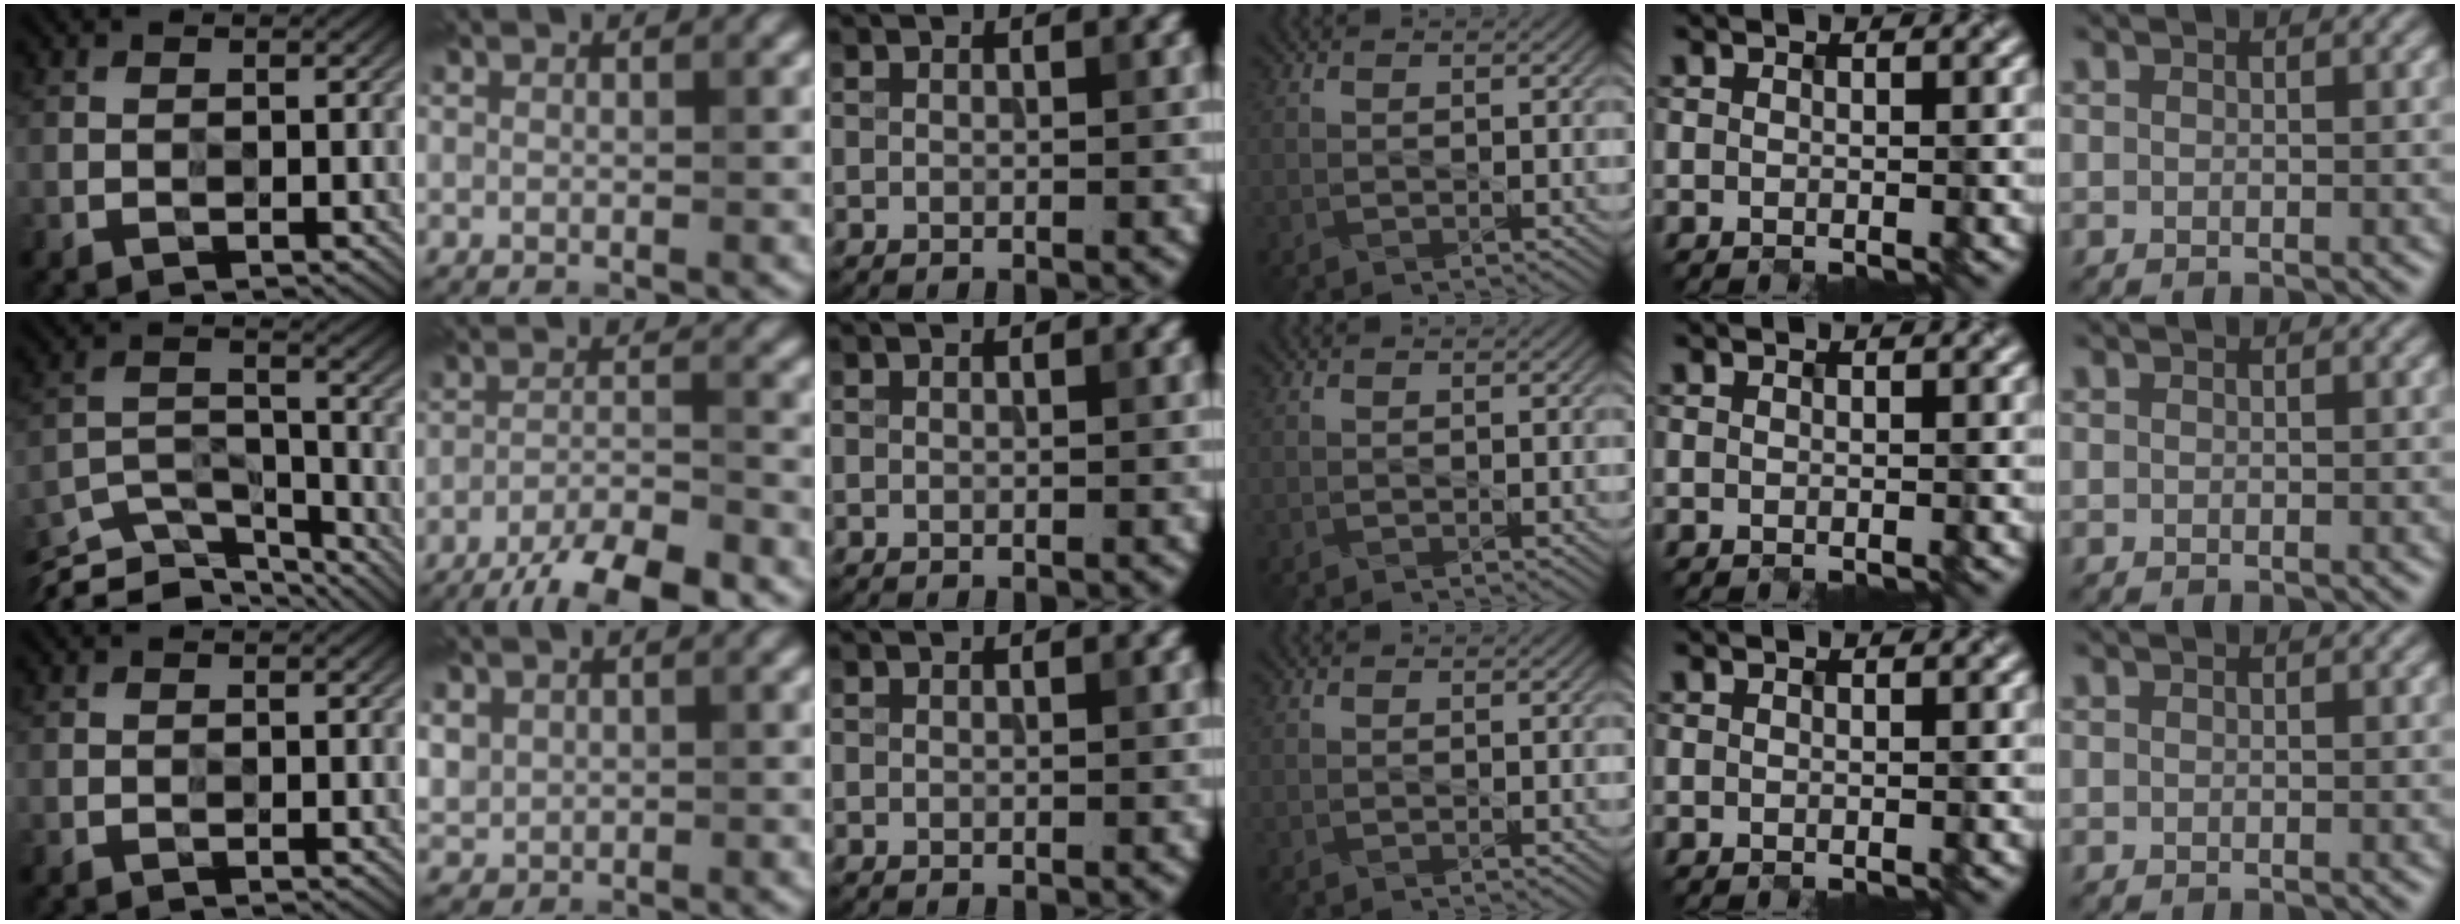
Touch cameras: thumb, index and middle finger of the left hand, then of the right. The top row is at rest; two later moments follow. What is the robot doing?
{"motion": "insert", "object": "pill capsule"}